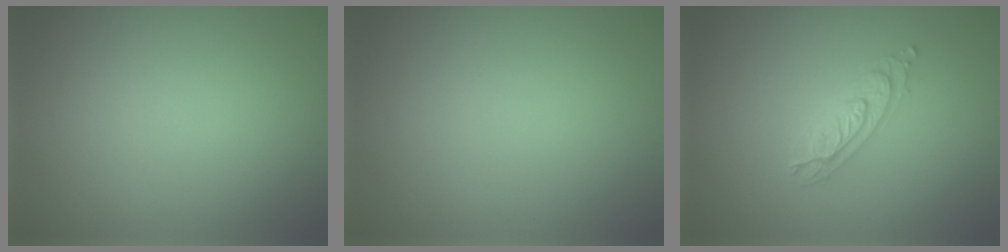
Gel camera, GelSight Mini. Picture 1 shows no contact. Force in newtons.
{"total": 0.0}
{"total": 2.2, "press": 2.1, "slide": 0.5}